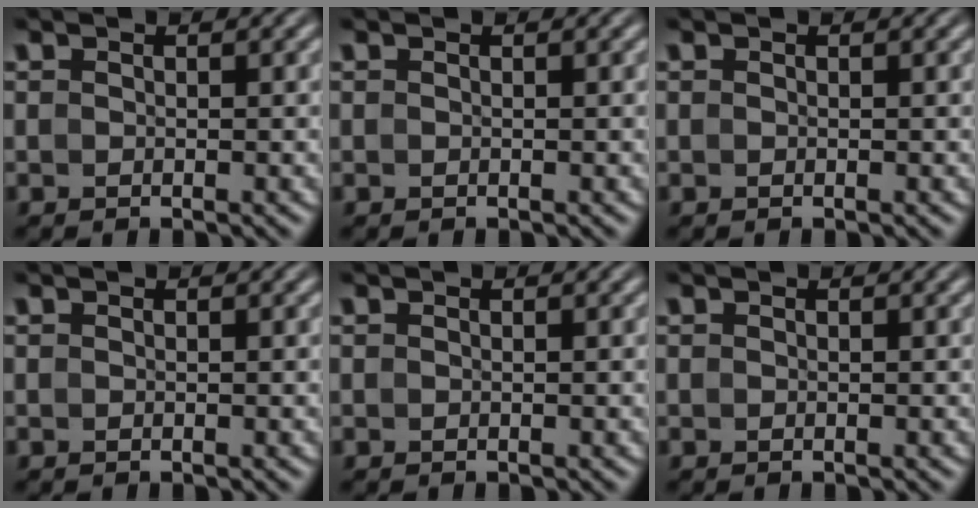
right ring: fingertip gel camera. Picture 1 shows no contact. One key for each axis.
{"total": 0.0}
{"total": 0.0}
{"total": 0.0}
{"total": 0.0}
{"total": 0.0}